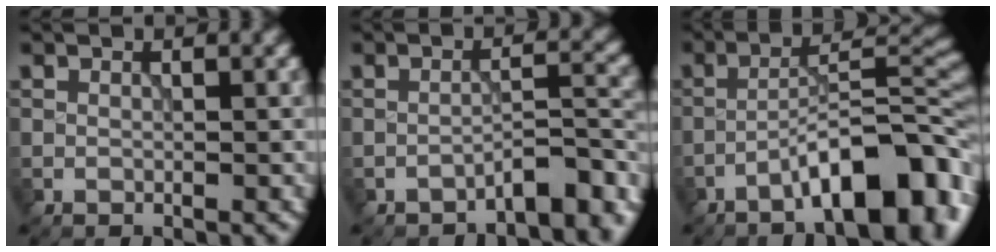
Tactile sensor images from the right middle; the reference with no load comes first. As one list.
[{"total": 4.5, "force": [-3.4, 1.1, 2.6], "torque": [-0.034, 0.009, -0.052]}, {"total": 9.3, "force": [-5.1, 2.4, 7.4], "torque": [-0.104, 0.022, -0.082]}]